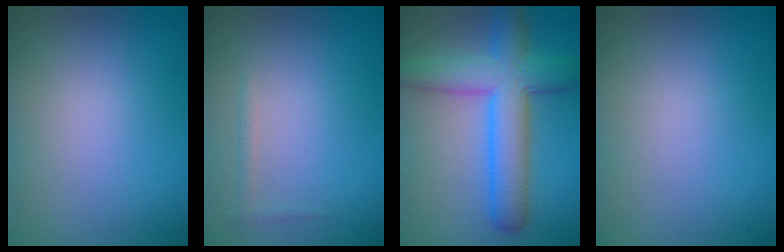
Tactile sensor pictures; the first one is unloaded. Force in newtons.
{"total": 0.7, "press": 0.7, "slide": 0.0}
{"total": 7.4, "press": 7.4, "slide": 0.2}
{"total": 0.0}